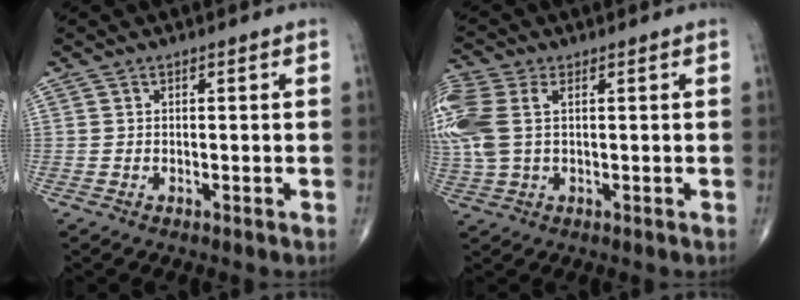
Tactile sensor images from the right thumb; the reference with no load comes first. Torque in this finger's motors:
{"motor_torque": [-0.08, 0.03, 1.15, 0.57, 0.16]}